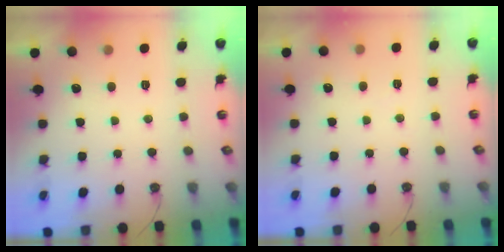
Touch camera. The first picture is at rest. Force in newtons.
{"total": 2.6, "press": 2.6, "slide": 0.5}